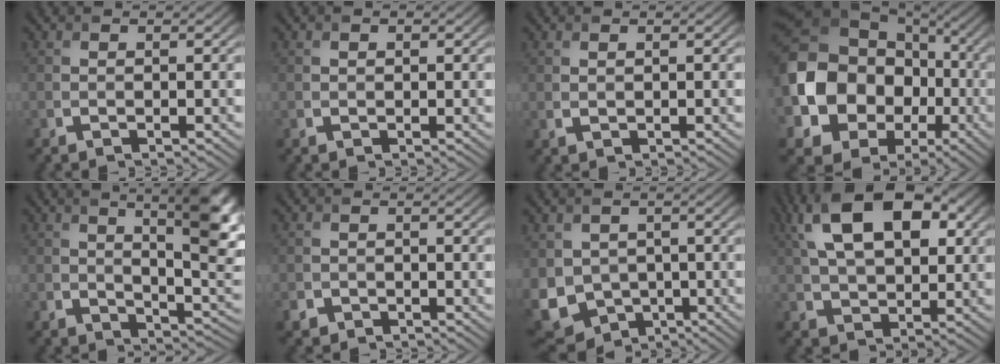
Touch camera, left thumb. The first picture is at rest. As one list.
[{"total": 0.8, "force": [0.3, 0.6, 0.4], "torque": [-0.009, -0.001, 0.005]}, {"total": 0.8, "force": [0.4, 0.3, 0.6], "torque": [-0.017, -0.002, 0.013]}, {"total": 18.1, "force": [-2.5, 14.8, 10.1], "torque": [-0.244, -0.022, -0.047]}, {"total": 10.4, "force": [3.6, 3.5, 9.1], "torque": [-0.137, 0.000, 0.054]}, {"total": 1.6, "force": [-1.0, 1.2, 0.4], "torque": [-0.009, -0.006, -0.022]}, {"total": 9.3, "force": [-1.6, 7.5, 5.4], "torque": [-0.153, -0.022, -0.032]}, {"total": 14.4, "force": [4.9, 8.0, 10.9], "torque": [-0.215, 0.026, 0.077]}]